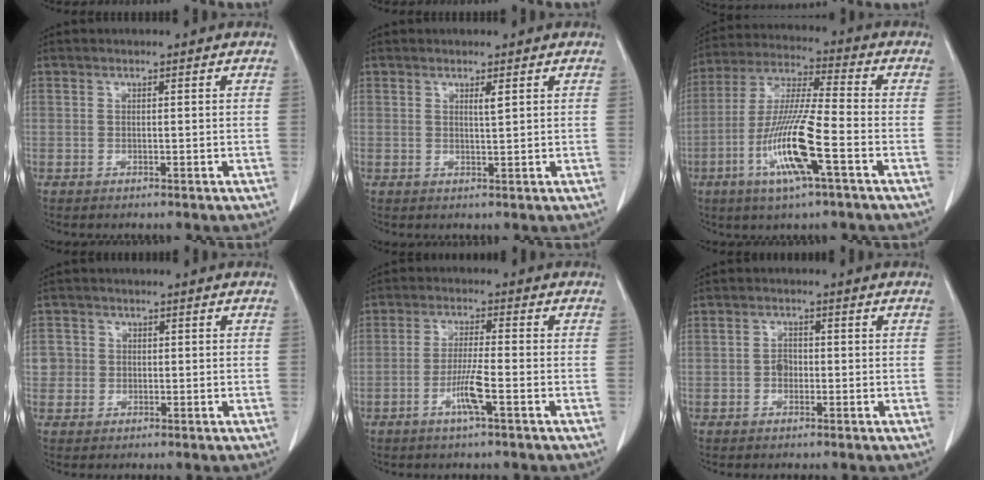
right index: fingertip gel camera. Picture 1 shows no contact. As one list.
[{"total": 1.2, "force": [0.6, -0.1, 1.0], "torque": [-0.021, -0.005, 0.010]}, {"total": 13.8, "force": [-5.0, 0.6, 12.9], "torque": [-0.264, -0.012, -0.097]}, {"total": 3.0, "force": [0.1, 3.0, 0.2], "torque": [0.009, 0.009, 0.000]}, {"total": 5.2, "force": [-2.2, -0.3, 4.7], "torque": [-0.093, -0.008, -0.045]}, {"total": 1.8, "force": [-0.5, 1.3, 1.1], "torque": [-0.017, 0.006, -0.008]}]